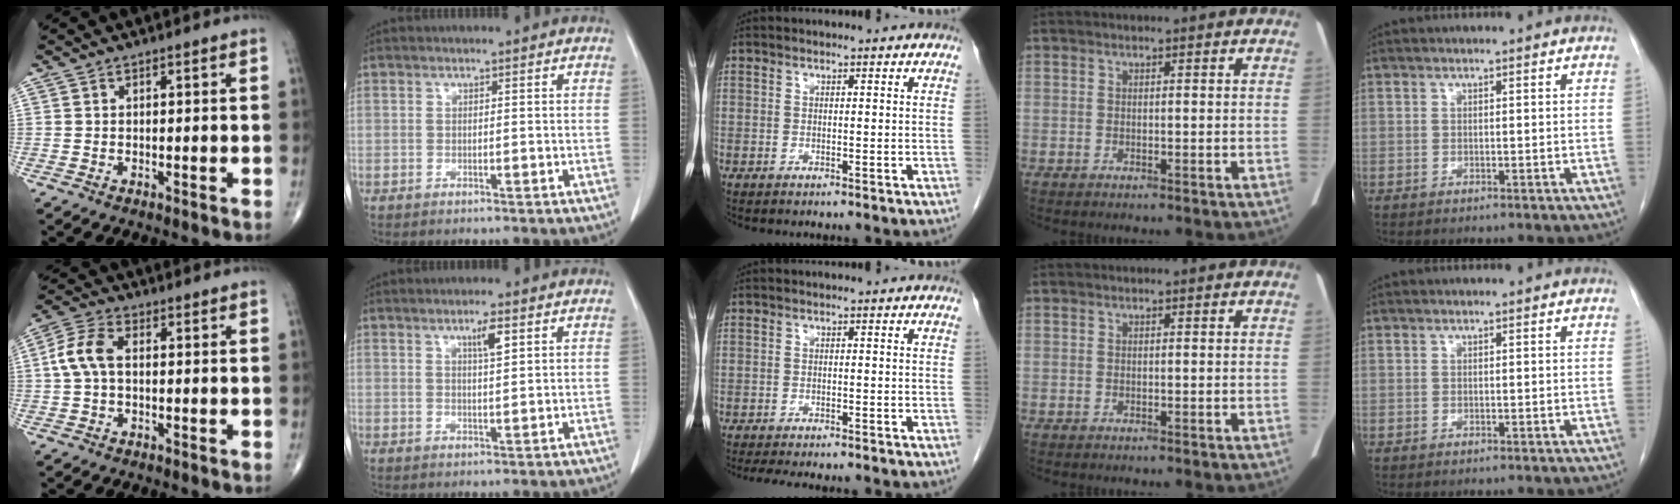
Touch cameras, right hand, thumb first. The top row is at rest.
{"thumb": {"total": 6.6, "force": [0.3, 3.9, 5.3], "torque": [-0.120, 0.021, 0.000]}, "index": {"total": 2.9, "force": [1.5, 0.3, 2.5], "torque": [-0.044, -0.002, 0.024]}, "middle": {"total": 8.4, "force": [-7.4, 1.5, 3.7], "torque": [-0.053, -0.009, -0.100]}}